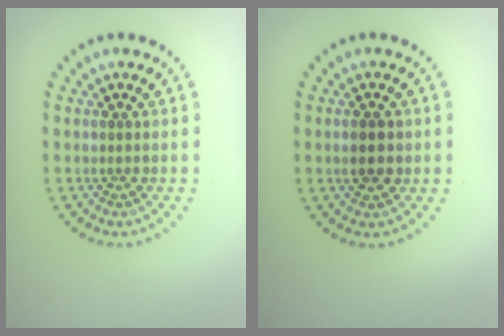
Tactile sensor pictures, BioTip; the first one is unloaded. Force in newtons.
{"total": 2.2, "press": 2.1, "slide": 0.1}